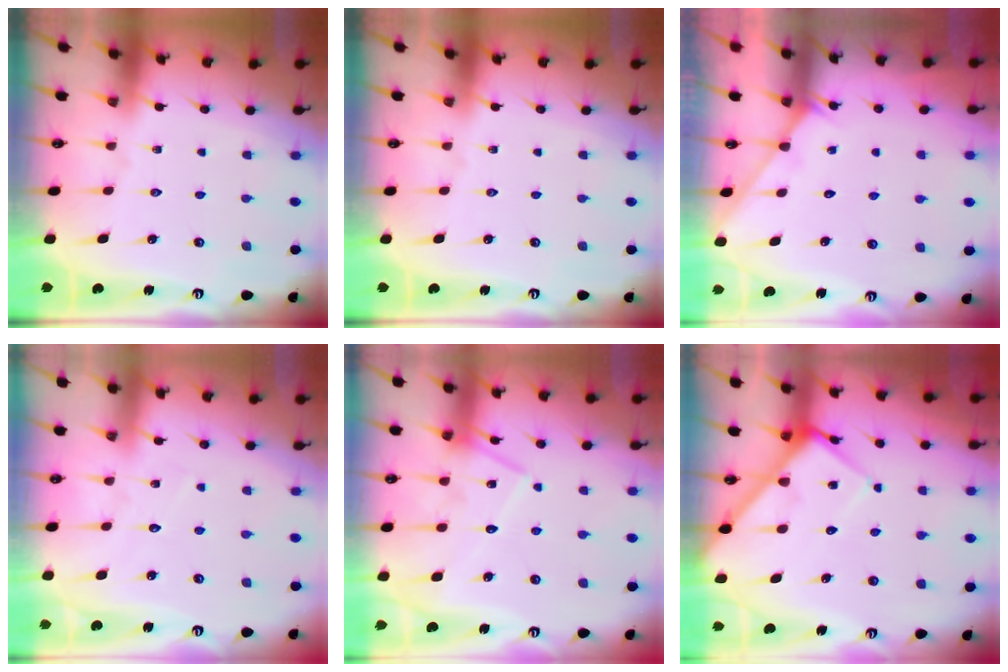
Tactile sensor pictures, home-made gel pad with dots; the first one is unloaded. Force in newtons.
{"total": 0.0}
{"total": 2.7, "press": 2.7, "slide": 0.2}
{"total": 3.5, "press": 3.5, "slide": 0.4}
{"total": 13.6, "press": 13.6, "slide": 1.0}
{"total": 7.8, "press": 7.7, "slide": 0.6}